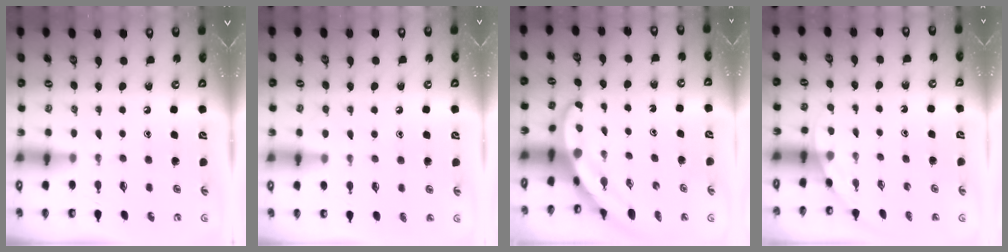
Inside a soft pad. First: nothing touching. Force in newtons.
{"total": 6.6, "press": 6.6, "slide": 0.7}
{"total": 5.1, "press": 5.1, "slide": 0.4}
{"total": 2.6, "press": 2.6, "slide": 0.1}